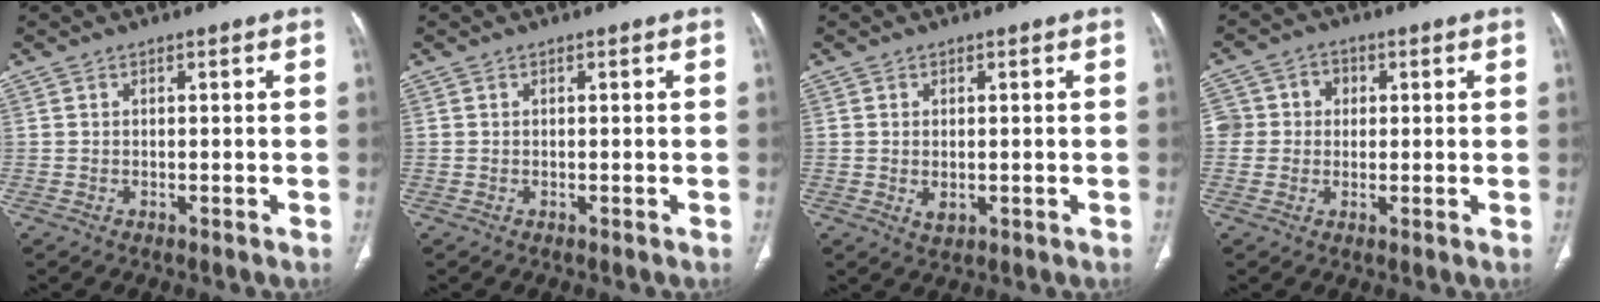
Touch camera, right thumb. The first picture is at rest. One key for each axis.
{"total": 0.0}
{"total": 2.2, "fx": -0.2, "fy": 1.4, "fz": 1.8, "tx": -0.030, "ty": -0.005, "tz": 0.002}
{"total": 5.6, "fx": 0.6, "fy": 5.4, "fz": 1.3, "tx": 0.009, "ty": 0.015, "tz": 0.006}